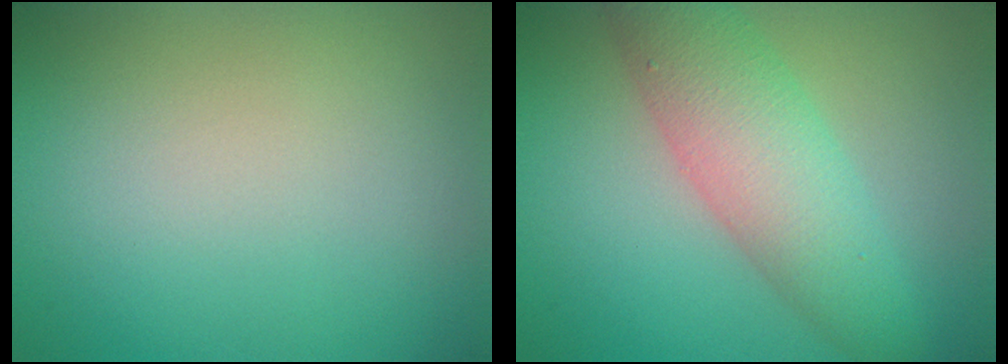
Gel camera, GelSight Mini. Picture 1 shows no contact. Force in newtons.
{"total": 6.7, "press": 6.7, "slide": 0.2}